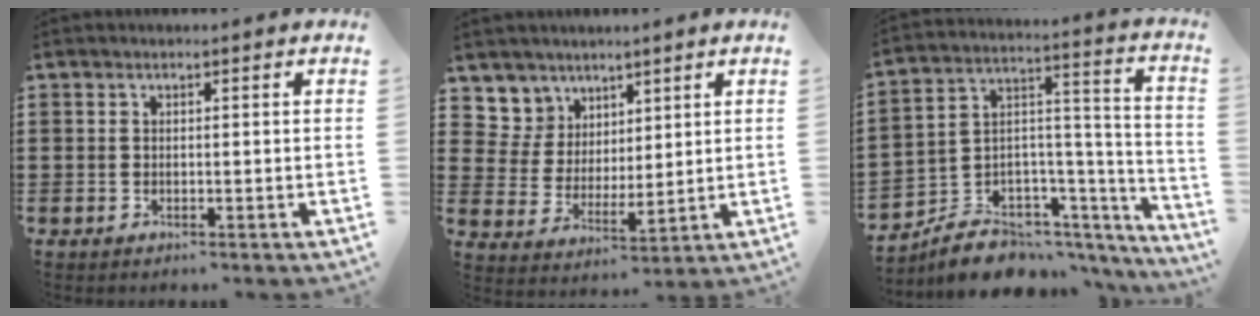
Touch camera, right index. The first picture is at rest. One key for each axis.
{"total": 5.8, "fx": 4.2, "fy": 3.9, "fz": -0.7, "tx": -0.026, "ty": -0.019, "tz": 0.079}
{"total": 7.9, "fx": -6.1, "fy": 4.5, "fz": 2.1, "tx": -0.037, "ty": 0.018, "tz": -0.106}